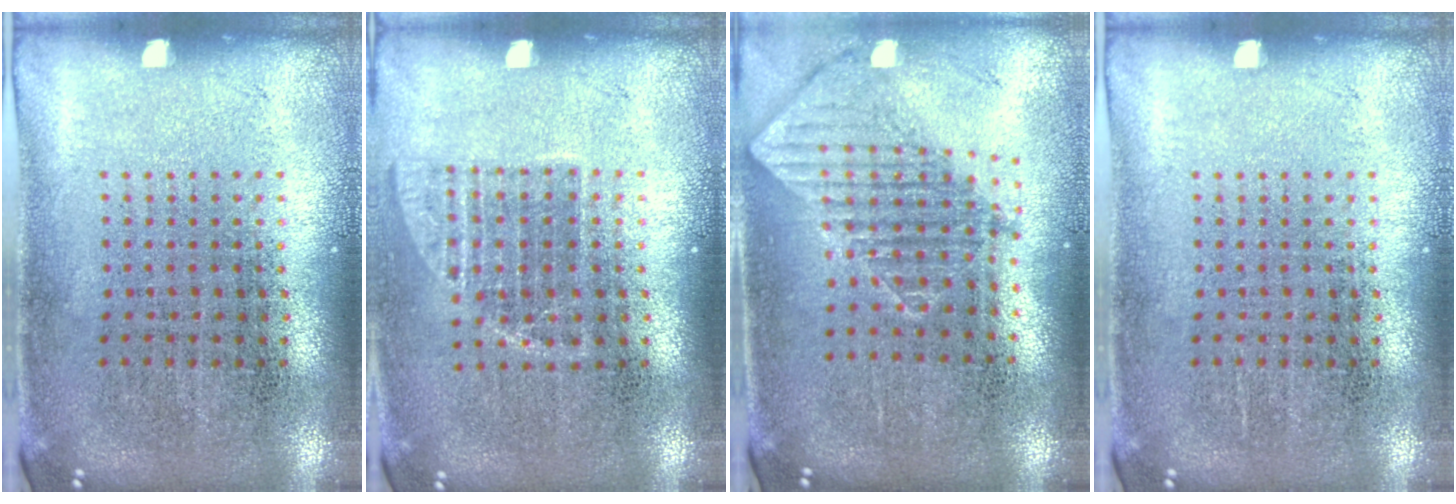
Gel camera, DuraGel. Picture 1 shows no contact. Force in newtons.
{"total": 1.2, "press": 1.0, "slide": 0.7}
{"total": 1.2, "press": 1.1, "slide": 0.6}
{"total": 0.0}